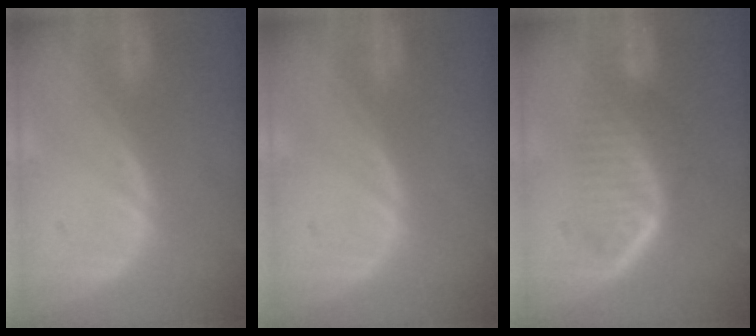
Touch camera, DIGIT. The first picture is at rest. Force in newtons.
{"total": 0.0}
{"total": 6.7, "press": 5.8, "slide": 3.3}